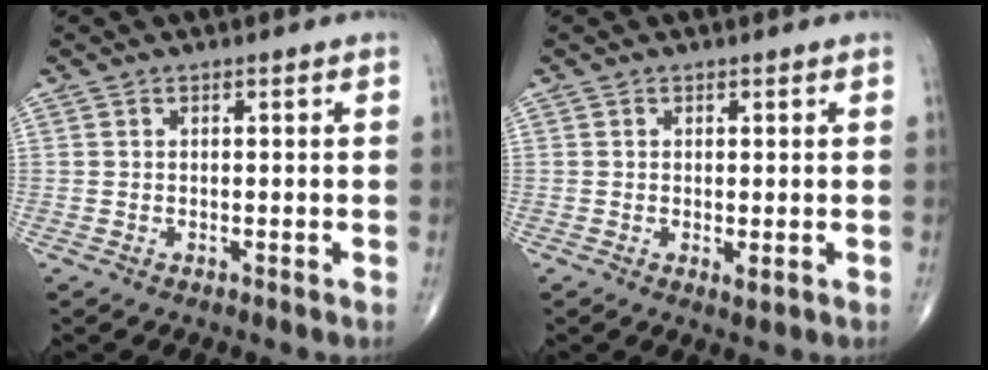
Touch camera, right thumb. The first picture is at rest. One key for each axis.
{"total": 1.3, "fx": -0.2, "fy": 0.5, "fz": 1.2, "tx": -0.019, "ty": -0.006, "tz": -0.003}